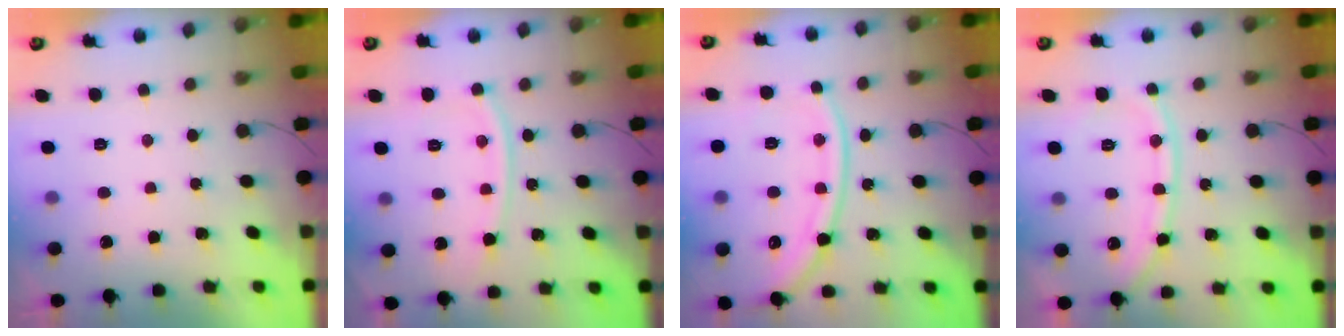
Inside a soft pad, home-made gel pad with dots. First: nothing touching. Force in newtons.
{"total": 8.4, "press": 8.3, "slide": 1.1}
{"total": 15.3, "press": 15.2, "slide": 1.4}
{"total": 12.0, "press": 11.9, "slide": 1.4}